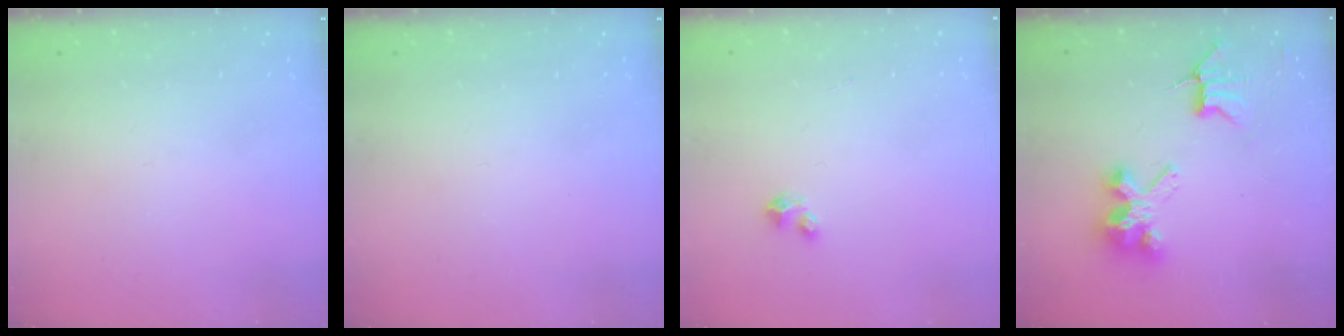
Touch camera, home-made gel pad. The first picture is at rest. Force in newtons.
{"total": 0.0}
{"total": 2.8, "press": 2.8, "slide": 0.1}
{"total": 8.0, "press": 8.0, "slide": 0.5}